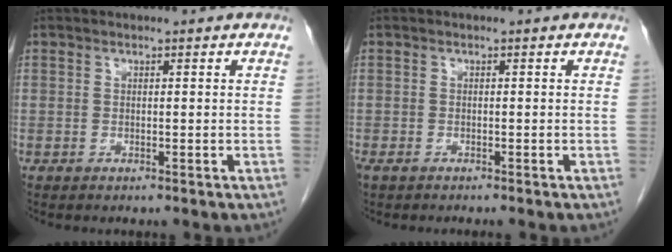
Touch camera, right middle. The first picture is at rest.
{"total": 1.6, "force": [-1.3, 0.5, 0.8], "torque": [-0.018, -0.004, -0.017]}